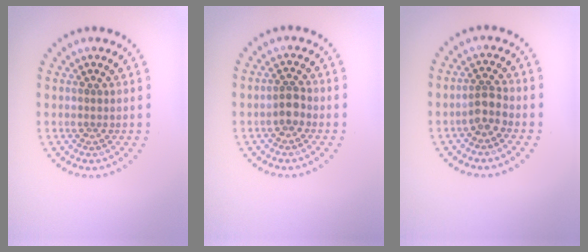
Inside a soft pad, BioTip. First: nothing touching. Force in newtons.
{"total": 1.8, "press": 1.5, "slide": 0.9}
{"total": 2.1, "press": 1.8, "slide": 1.2}